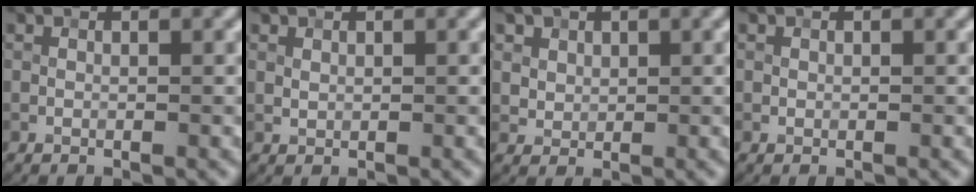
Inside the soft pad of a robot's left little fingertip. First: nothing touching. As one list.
[{"total": 0.7, "force": [0.4, 0.5, 0.3], "torque": [-0.008, 0.000, 0.011]}, {"total": 3.4, "force": [2.1, 2.4, 1.3], "torque": [-0.048, -0.003, 0.051]}, {"total": 0.0}]